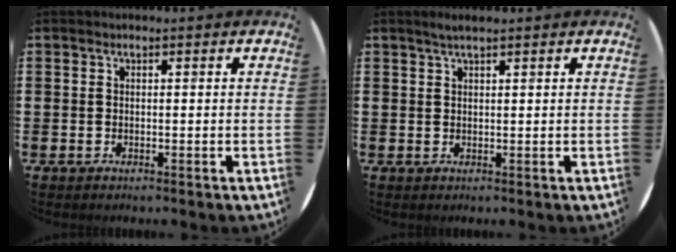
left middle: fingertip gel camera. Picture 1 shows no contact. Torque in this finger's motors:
{"motor_torque": [0.42, -0.31, 0.03, 0.01]}